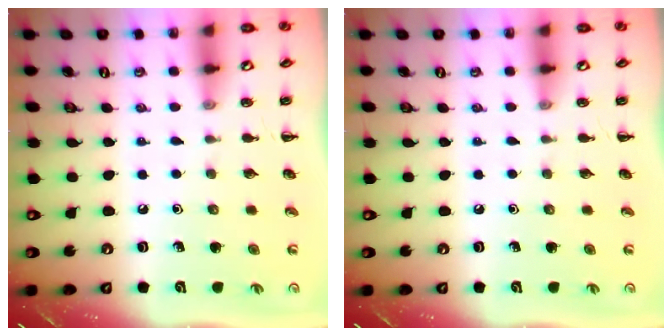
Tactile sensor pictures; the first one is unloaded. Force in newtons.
{"total": 0.0}